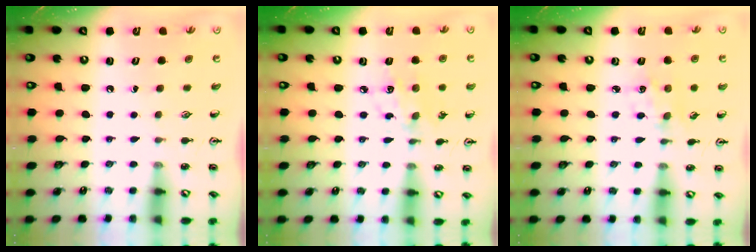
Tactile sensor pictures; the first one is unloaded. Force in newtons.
{"total": 5.8, "press": 5.6, "slide": 1.6}
{"total": 1.6, "press": 1.6, "slide": 0.0}